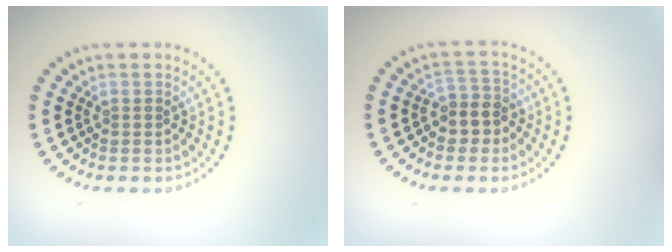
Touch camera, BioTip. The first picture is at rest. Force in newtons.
{"total": 2.6, "press": 2.2, "slide": 1.3}